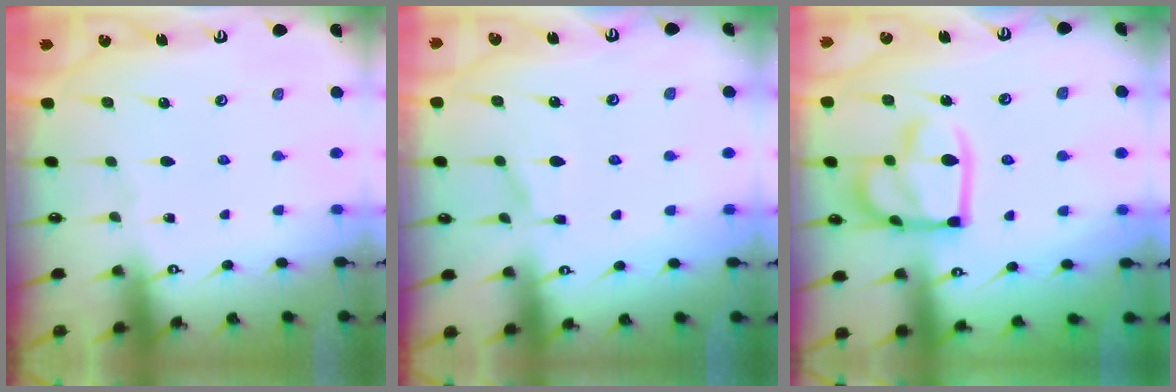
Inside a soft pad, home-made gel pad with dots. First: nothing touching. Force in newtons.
{"total": 5.0, "press": 5.0, "slide": 0.6}
{"total": 15.7, "press": 15.6, "slide": 1.7}